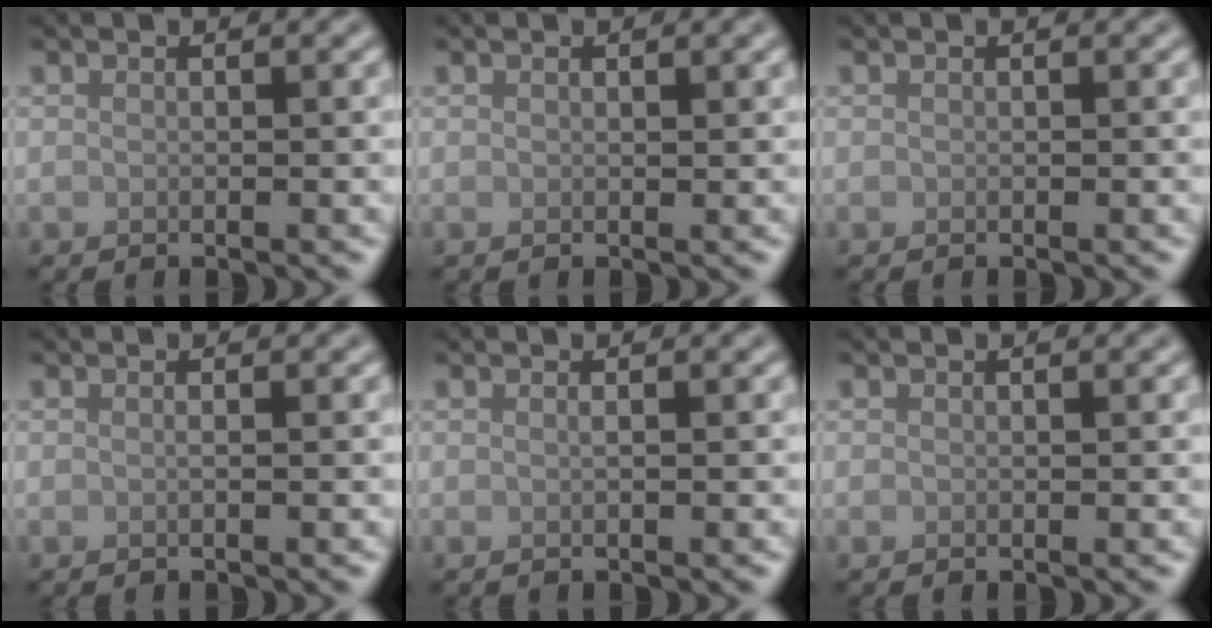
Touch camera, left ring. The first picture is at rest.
{"total": 0.0}
{"total": 0.0}
{"total": 0.5, "force": [0.0, 0.2, 0.5], "torque": [-0.005, -0.001, -0.003]}
{"total": 0.6, "force": [0.1, 0.2, 0.6], "torque": [-0.004, 0.000, -0.004]}
{"total": 0.0}